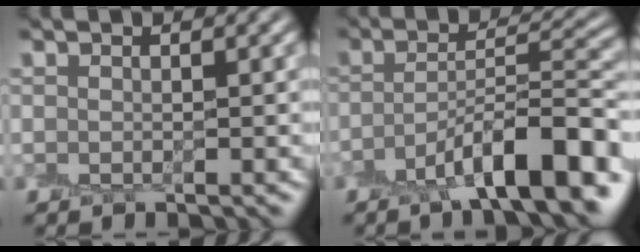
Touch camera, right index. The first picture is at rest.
{"total": 9.1, "force": [-4.8, 2.2, 7.4], "torque": [-0.110, 0.014, -0.081]}